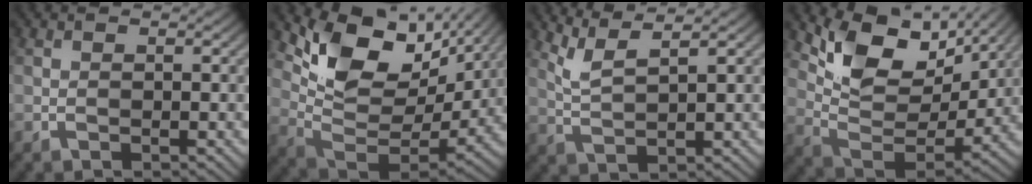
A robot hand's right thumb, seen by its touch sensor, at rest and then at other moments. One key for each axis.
{"total": 13.6, "fx": 6.3, "fy": 7.8, "fz": 9.3, "tx": -0.178, "ty": -0.011, "tz": 0.128}
{"total": 4.2, "fx": 3.1, "fy": 0.7, "fz": 2.7, "tx": -0.062, "ty": 0.000, "tz": 0.072}
{"total": 11.7, "fx": 6.3, "fy": 6.1, "fz": 7.6, "tx": -0.162, "ty": -0.013, "tz": 0.122}